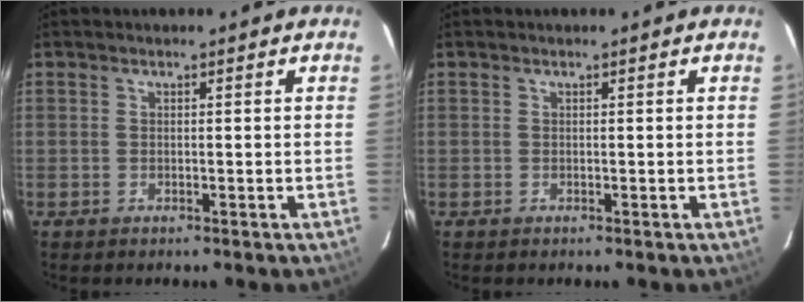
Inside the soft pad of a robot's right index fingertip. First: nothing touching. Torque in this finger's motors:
{"motor_torque": [-0.01, 0.01, 0.00, 0.01]}